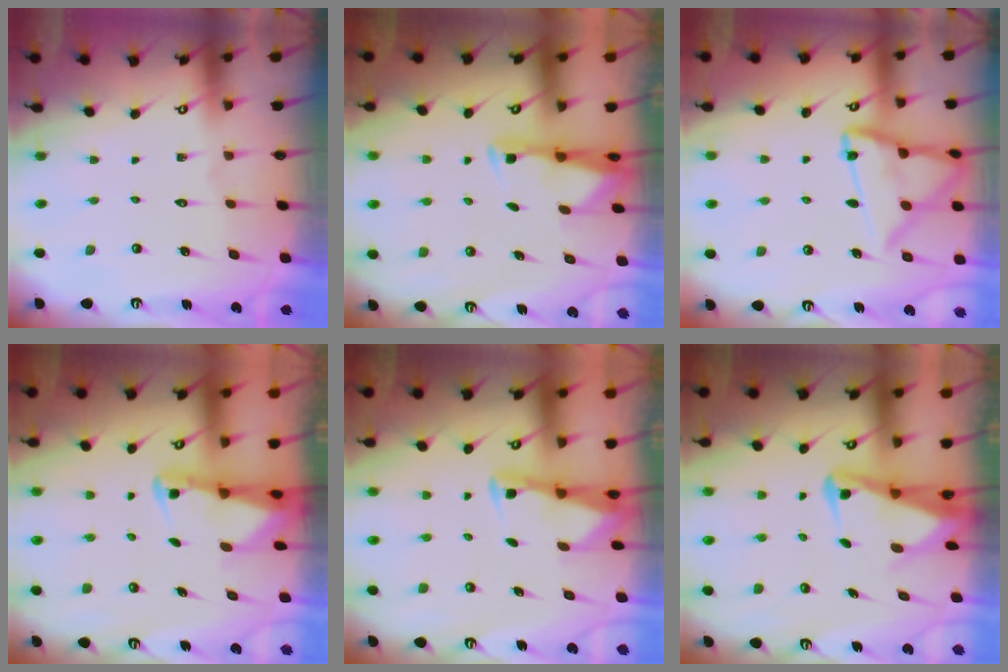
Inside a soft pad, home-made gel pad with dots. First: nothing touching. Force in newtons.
{"total": 2.6, "press": 2.6, "slide": 0.4}
{"total": 14.6, "press": 14.5, "slide": 1.3}
{"total": 2.3, "press": 2.3, "slide": 0.3}
{"total": 2.8, "press": 2.8, "slide": 0.2}
{"total": 4.4, "press": 4.2, "slide": 1.2}